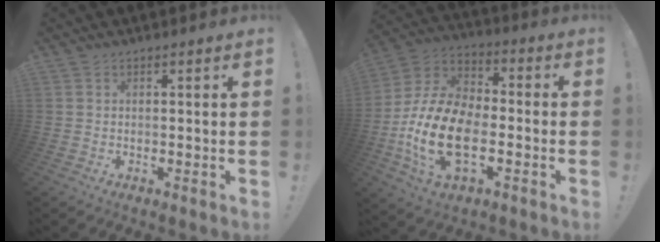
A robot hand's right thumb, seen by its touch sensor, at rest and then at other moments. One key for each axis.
{"total": 20.8, "fx": -6.5, "fy": 12.3, "fz": 15.4, "tx": -0.312, "ty": 0.035, "tz": -0.103}